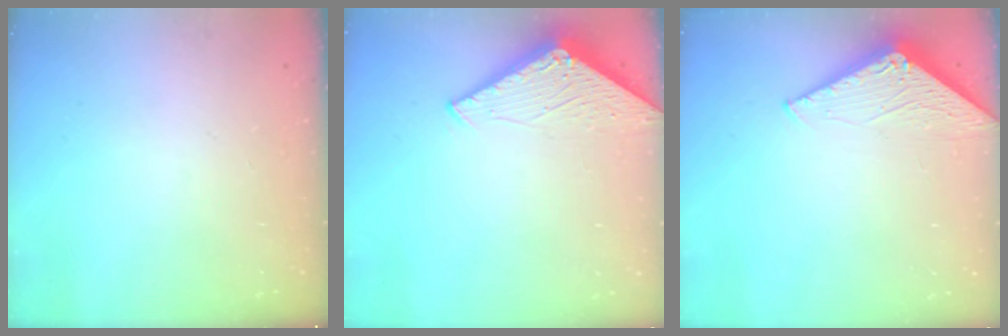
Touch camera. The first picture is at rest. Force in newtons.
{"total": 2.9, "press": 2.9, "slide": 0.2}
{"total": 2.9, "press": 2.9, "slide": 0.3}